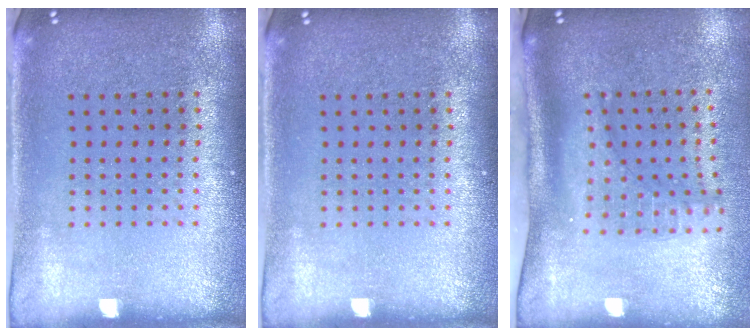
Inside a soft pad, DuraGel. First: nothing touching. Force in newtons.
{"total": 0.0}
{"total": 2.3, "press": 1.6, "slide": 1.6}